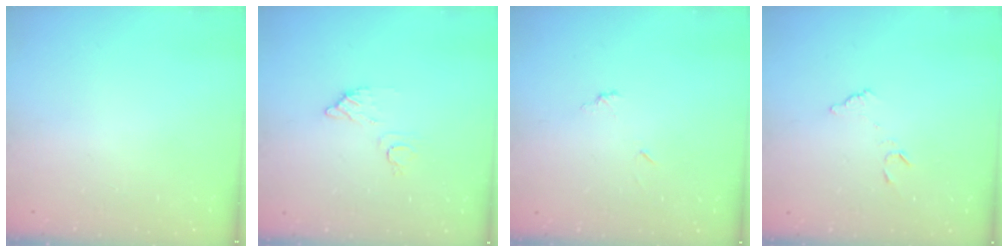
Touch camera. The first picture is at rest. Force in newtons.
{"total": 5.6, "press": 5.6, "slide": 0.3}
{"total": 4.7, "press": 4.6, "slide": 0.3}
{"total": 5.4, "press": 5.4, "slide": 0.5}